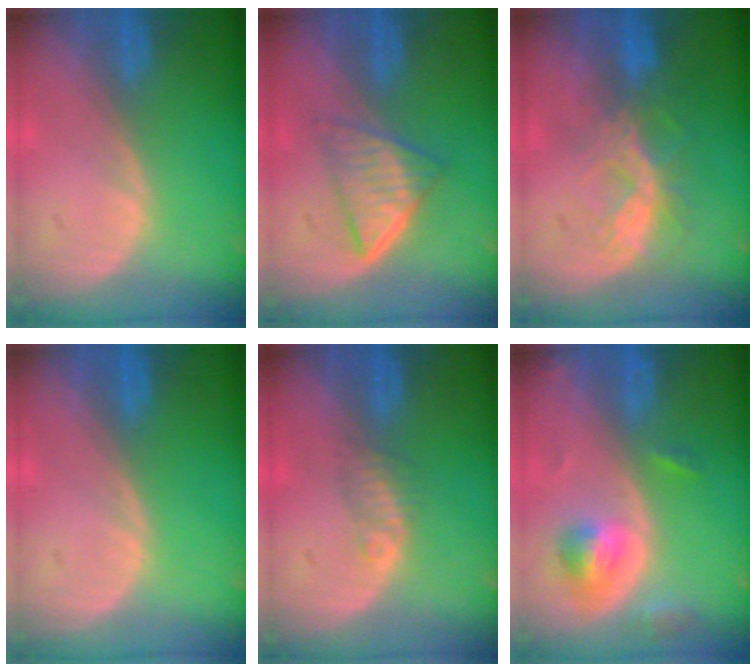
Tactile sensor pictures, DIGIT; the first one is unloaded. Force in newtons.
{"total": 6.6, "press": 5.6, "slide": 3.4}
{"total": 6.5, "press": 5.9, "slide": 2.7}
{"total": 0.0}
{"total": 2.2, "press": 1.9, "slide": 1.0}
{"total": 5.4, "press": 4.8, "slide": 2.3}